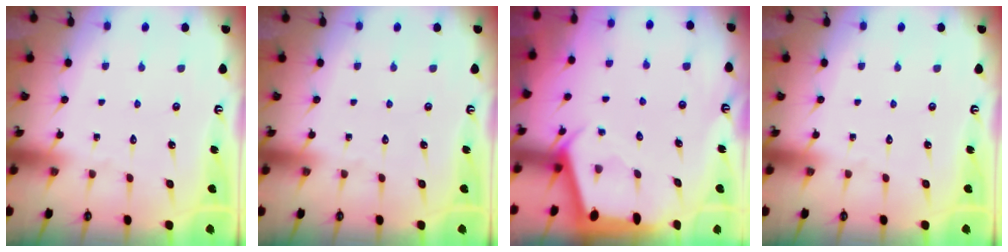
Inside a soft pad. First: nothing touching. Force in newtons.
{"total": 0.0}
{"total": 2.4, "press": 2.4, "slide": 0.3}
{"total": 0.0}